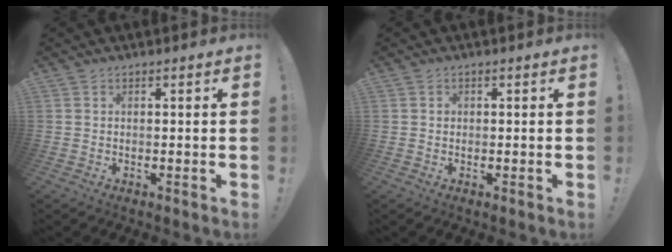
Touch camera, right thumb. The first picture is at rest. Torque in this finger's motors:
{"motor_torque": [0.13, 0.02, 0.31, -0.19, -0.02]}